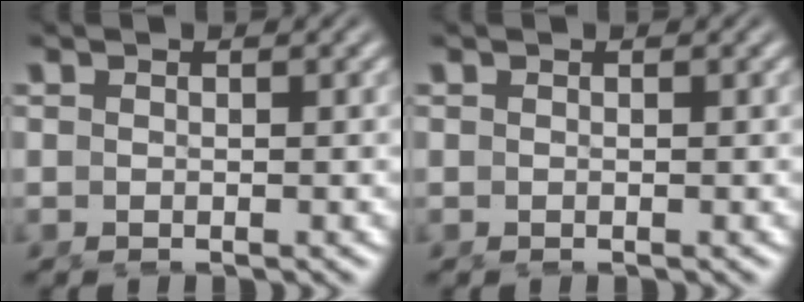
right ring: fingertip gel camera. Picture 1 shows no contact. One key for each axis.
{"total": 0.0}